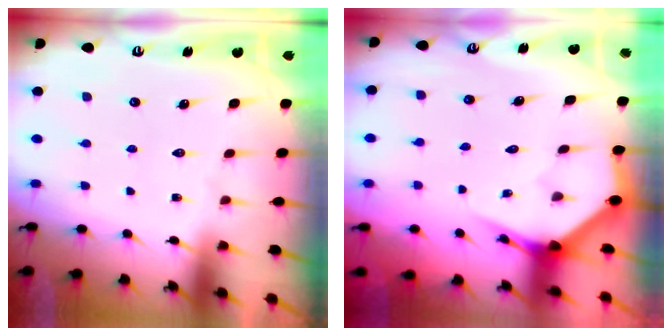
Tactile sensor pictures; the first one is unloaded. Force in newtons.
{"total": 4.0, "press": 4.0, "slide": 0.2}